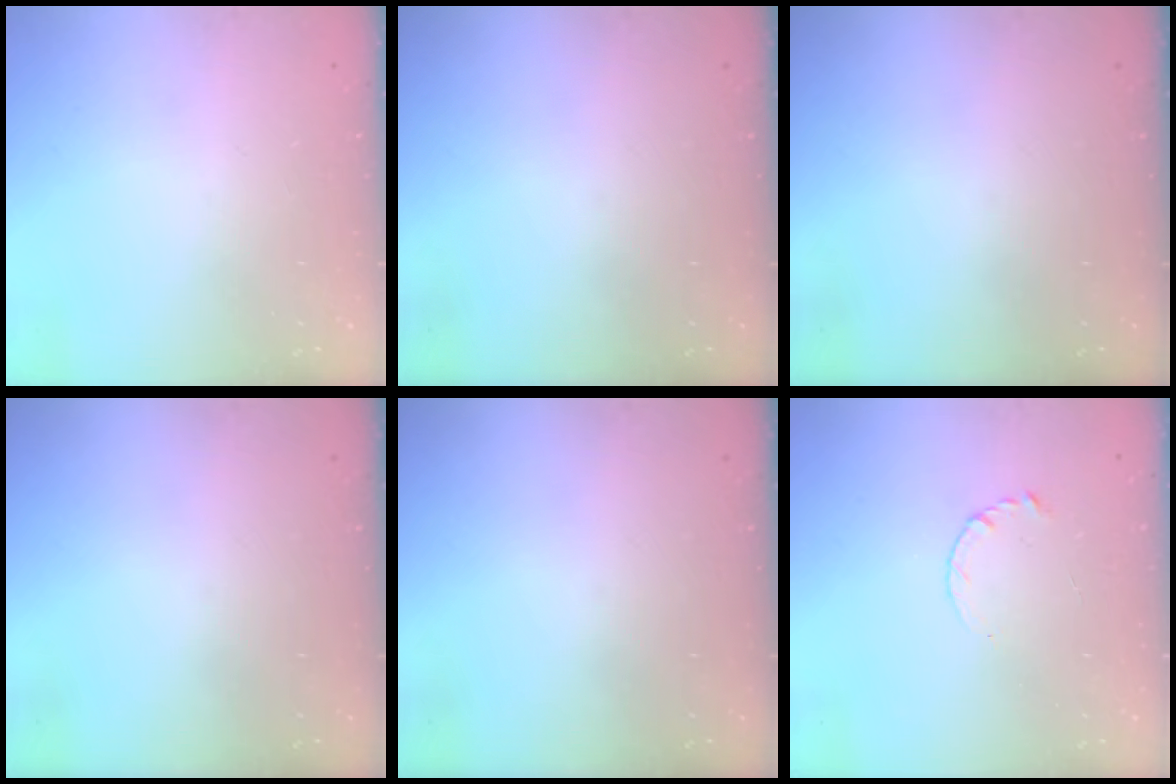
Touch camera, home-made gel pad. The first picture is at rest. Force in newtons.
{"total": 0.0}
{"total": 0.0}
{"total": 0.0}
{"total": 0.0}
{"total": 3.9, "press": 3.9, "slide": 0.5}